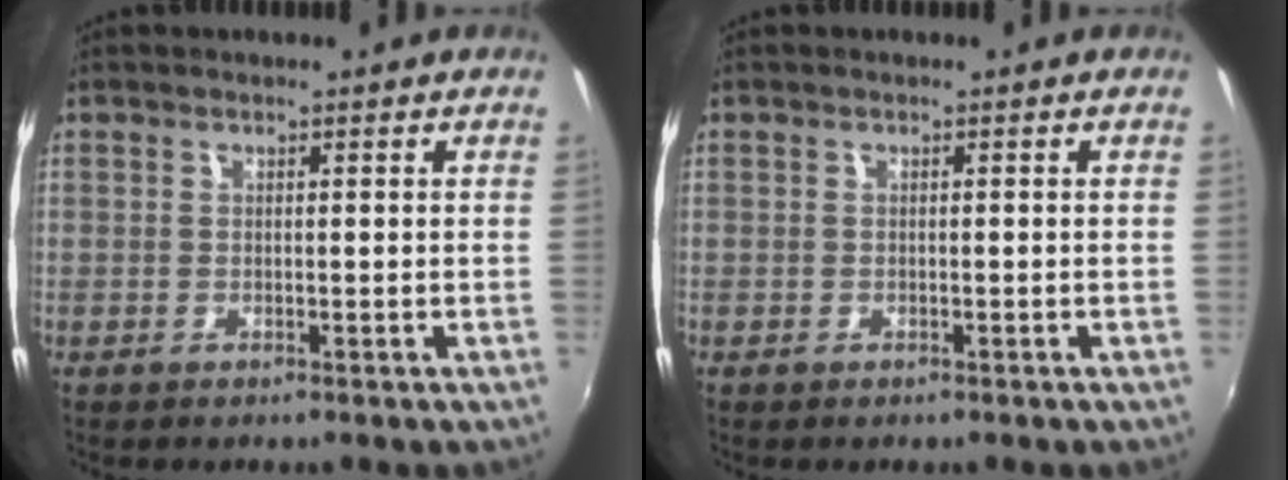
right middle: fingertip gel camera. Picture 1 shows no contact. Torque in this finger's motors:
{"motor_torque": [-0.46, -0.31, -0.01, -0.01]}